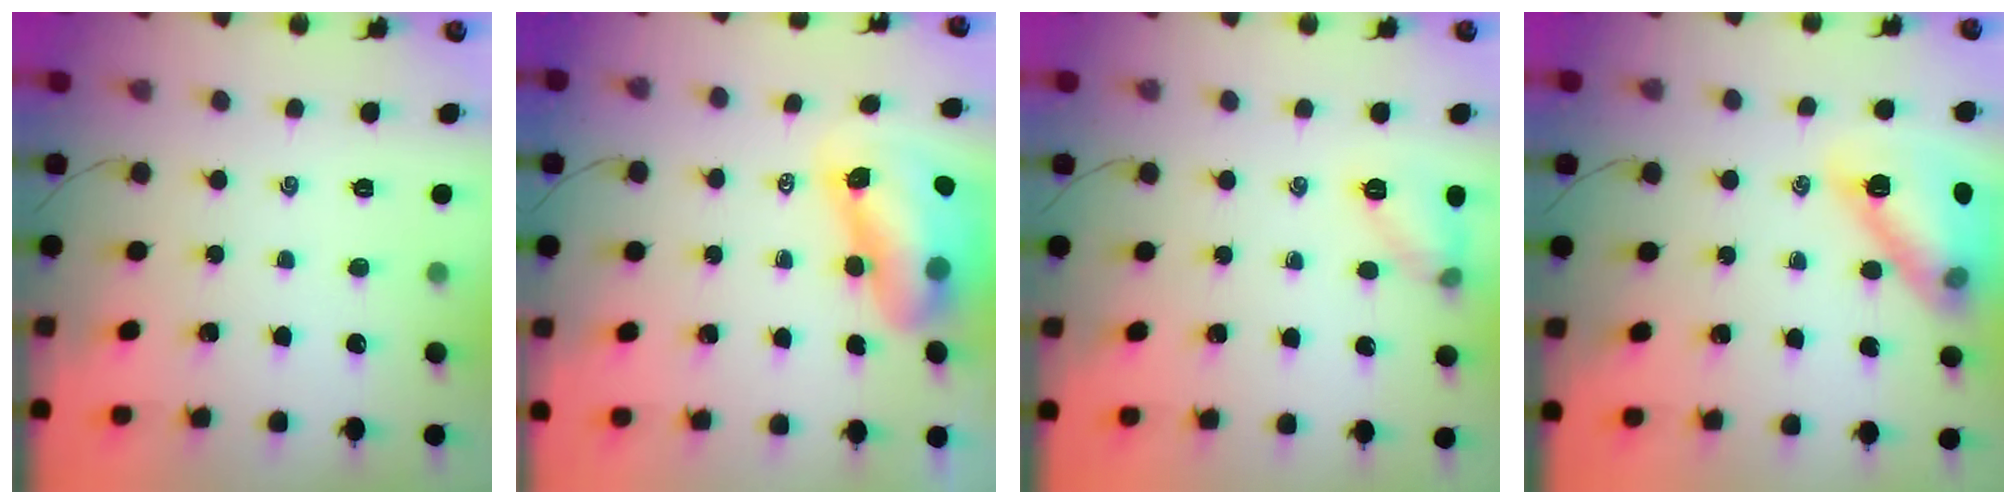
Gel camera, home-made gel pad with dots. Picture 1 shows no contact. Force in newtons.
{"total": 11.3, "press": 10.8, "slide": 3.3}
{"total": 7.8, "press": 7.5, "slide": 1.8}
{"total": 15.6, "press": 15.5, "slide": 1.4}